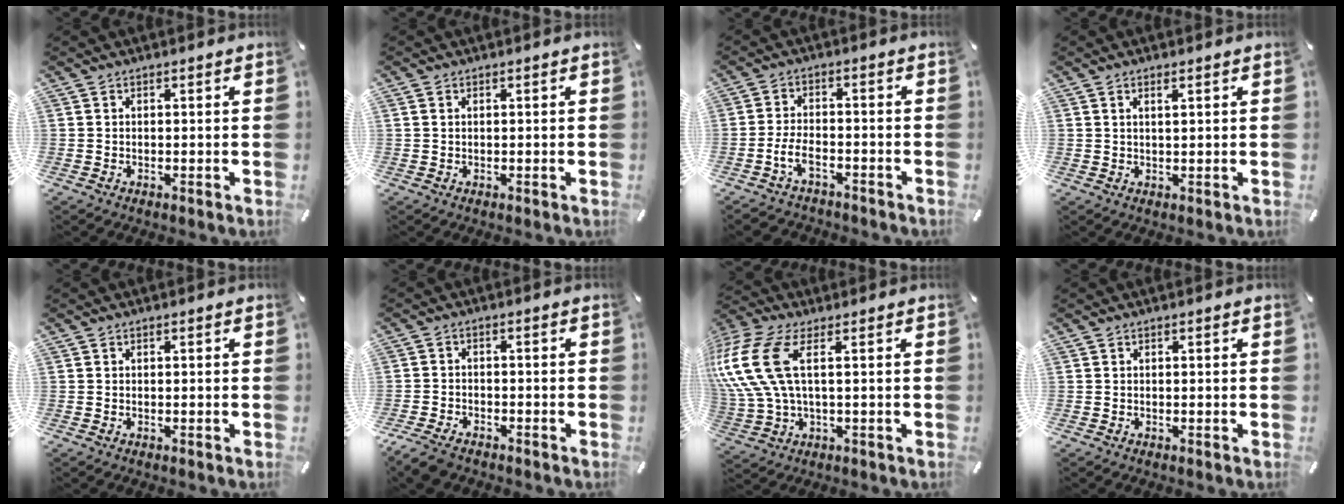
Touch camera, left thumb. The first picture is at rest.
{"total": 0.7, "force": [0.2, 0.5, 0.4], "torque": [-0.008, 0.002, 0.003]}
{"total": 5.8, "force": [-3.1, 3.1, 3.7], "torque": [-0.085, 0.013, -0.062]}
{"total": 1.4, "force": [0.7, 0.3, 1.2], "torque": [-0.024, 0.000, 0.012]}
{"total": 0.0}
{"total": 4.0, "force": [-3.2, 1.9, 1.6], "torque": [-0.045, 0.012, -0.066]}
{"total": 15.8, "force": [3.6, 8.0, 13.2], "torque": [-0.297, -0.007, 0.063]}
{"total": 0.0}